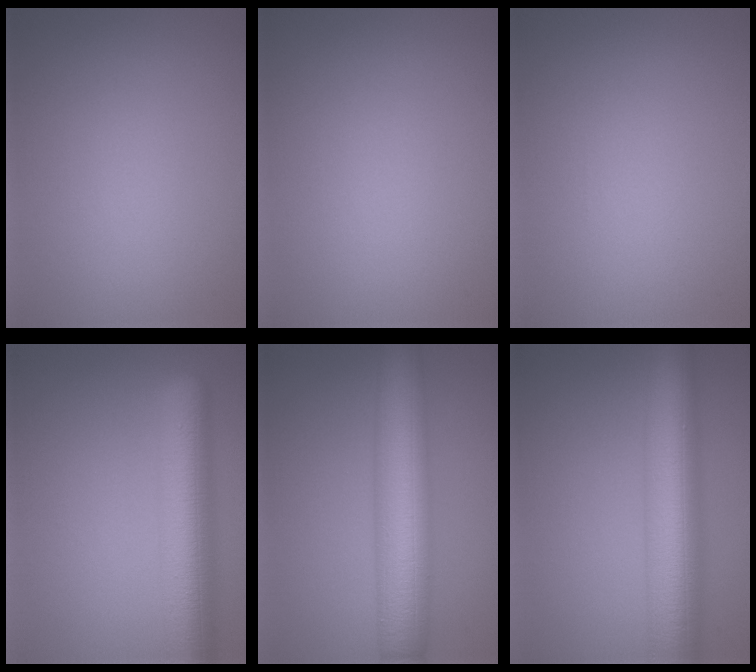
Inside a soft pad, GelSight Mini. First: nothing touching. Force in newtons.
{"total": 0.0}
{"total": 0.0}
{"total": 8.3, "press": 8.3, "slide": 0.3}
{"total": 10.2, "press": 10.2, "slide": 0.1}
{"total": 10.5, "press": 10.4, "slide": 0.2}